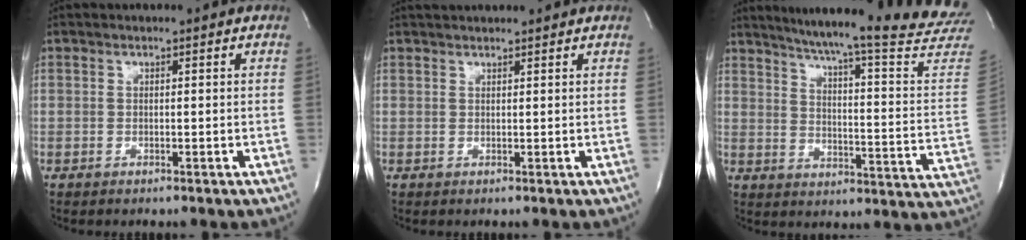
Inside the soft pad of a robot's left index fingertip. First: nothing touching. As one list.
[{"total": 5.1, "force": [4.8, 0.4, 1.6], "torque": [-0.024, 0.034, 0.064]}, {"total": 28.0, "force": [25.2, -0.9, 12.1], "torque": [-0.188, -0.111, 0.310]}]